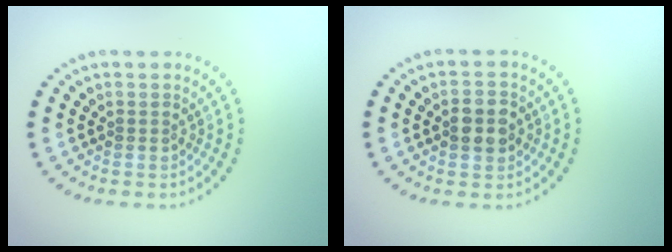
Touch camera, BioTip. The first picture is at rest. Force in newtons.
{"total": 2.6, "press": 2.6, "slide": 0.0}